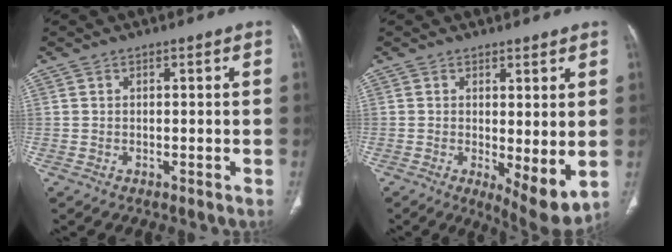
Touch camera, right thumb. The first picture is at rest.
{"total": 7.5, "force": [-0.2, 2.6, 7.0], "torque": [-0.103, -0.024, 0.005]}